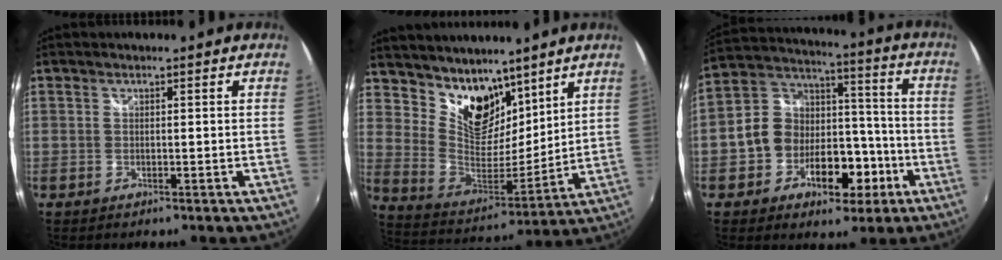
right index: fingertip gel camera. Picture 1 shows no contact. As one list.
[{"total": 14.0, "force": [10.1, 7.8, 5.7], "torque": [-0.112, 0.001, 0.194]}, {"total": 13.7, "force": [-5.4, 10.0, 7.6], "torque": [-0.153, 0.046, -0.073]}]